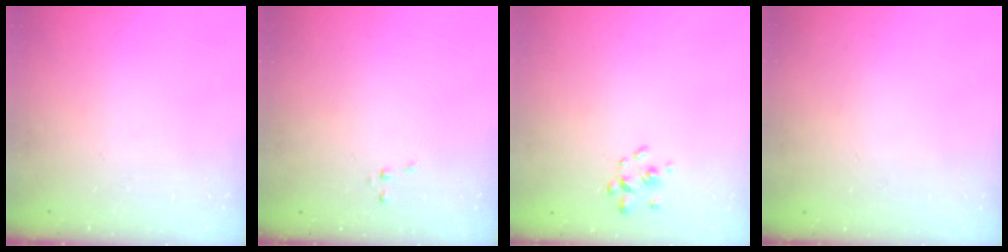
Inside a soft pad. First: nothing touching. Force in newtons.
{"total": 0.0}
{"total": 2.6, "press": 2.3, "slide": 1.2}
{"total": 1.7, "press": 1.6, "slide": 0.2}